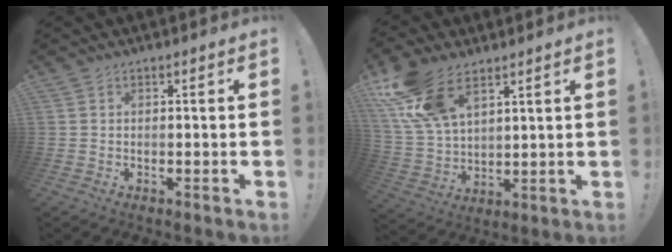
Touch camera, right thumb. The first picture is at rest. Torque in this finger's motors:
{"motor_torque": [1.25, 3.39, 0.98, 0.80, 0.14]}